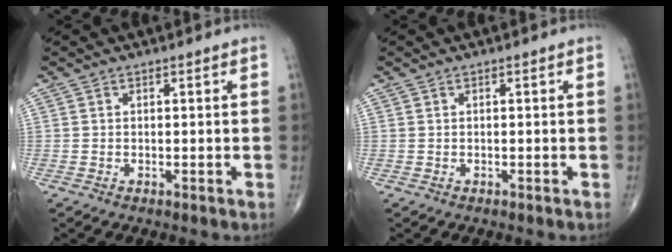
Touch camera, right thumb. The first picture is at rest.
{"total": 0.0}